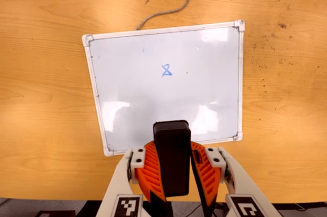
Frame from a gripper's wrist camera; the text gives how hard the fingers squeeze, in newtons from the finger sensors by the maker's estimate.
{"total": 10.7, "left": 9.9, "right": 11.5}